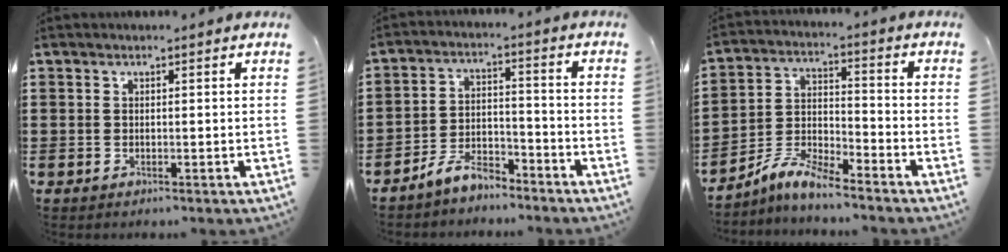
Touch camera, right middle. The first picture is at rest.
{"total": 6.1, "force": [-5.5, 1.7, 1.9], "torque": [-0.043, 0.008, -0.111]}
{"total": 7.1, "force": [-6.4, 1.1, 2.8], "torque": [-0.071, 0.002, -0.128]}